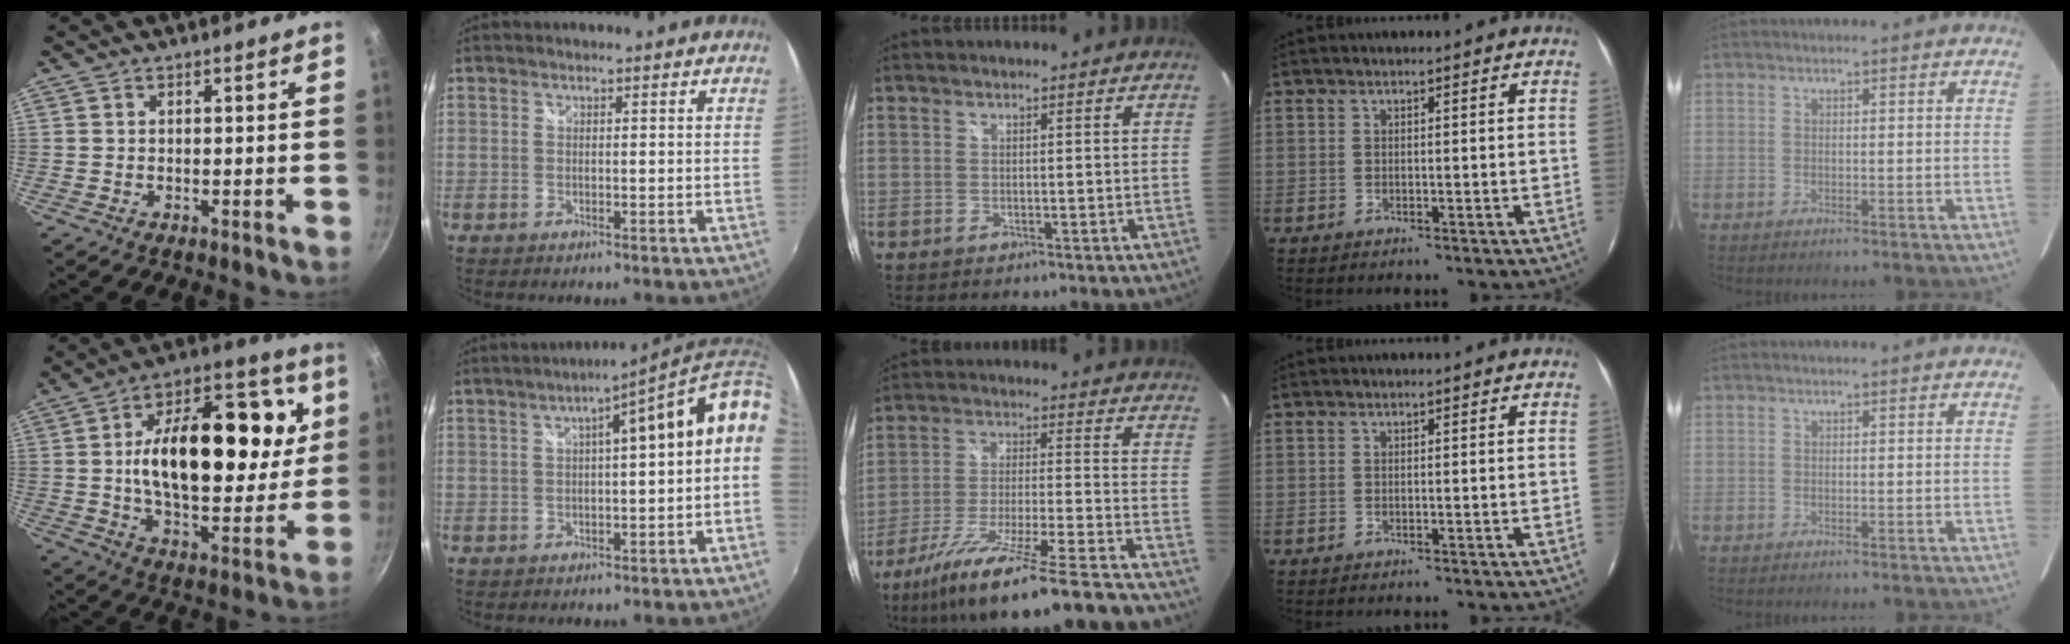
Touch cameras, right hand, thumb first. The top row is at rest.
{"thumb": {"total": 27.6, "force": [5.3, 15.2, 22.4], "torque": [-0.326, 0.001, 0.070]}, "index": {"total": 11.6, "force": [3.7, 1.5, 10.9], "torque": [-0.148, 0.014, 0.051]}, "middle": {"total": 23.4, "force": [-19.9, 0.1, 12.3], "torque": [-0.217, -0.068, -0.307]}}